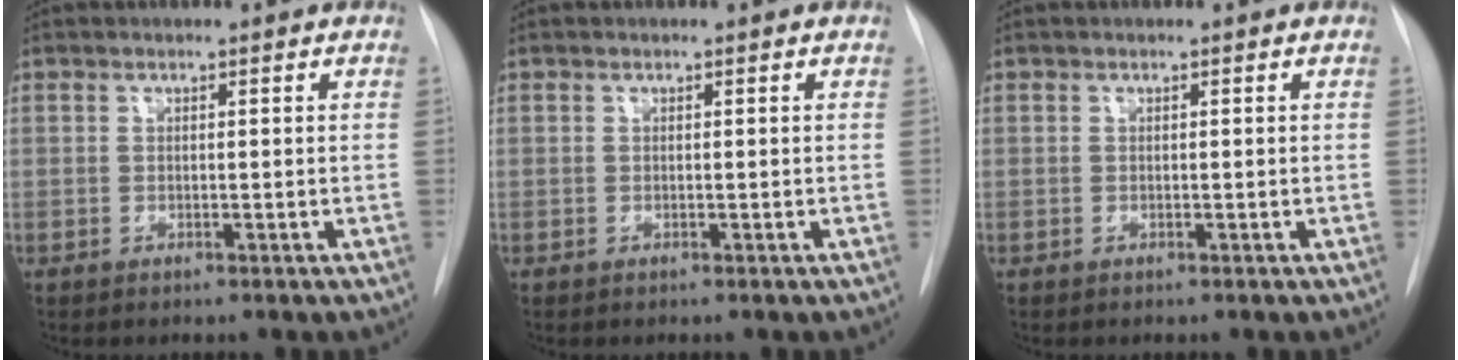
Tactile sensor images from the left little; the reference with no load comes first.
{"total": 0.0}
{"total": 0.0}